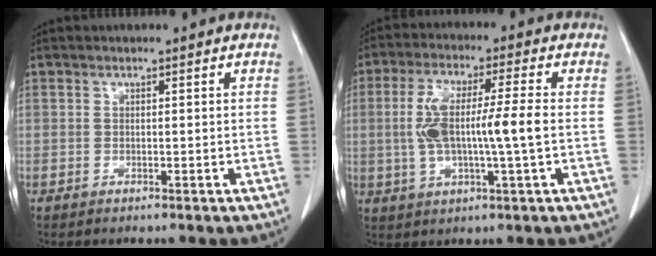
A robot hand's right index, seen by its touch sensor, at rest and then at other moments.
{"total": 11.1, "force": [-0.5, 1.4, 11.0], "torque": [-0.220, 0.010, -0.008]}